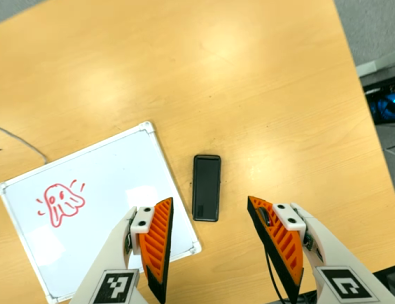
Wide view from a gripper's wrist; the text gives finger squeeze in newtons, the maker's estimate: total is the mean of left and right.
{"total": 0.0}